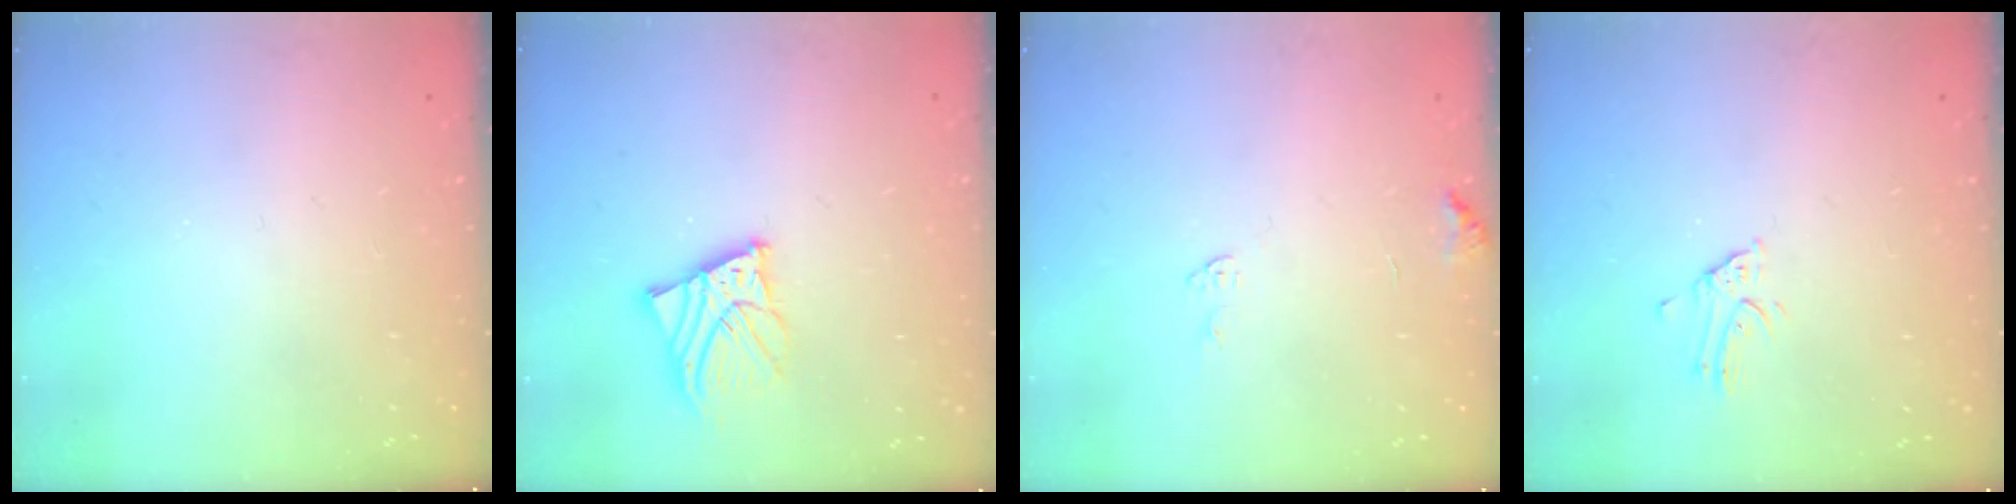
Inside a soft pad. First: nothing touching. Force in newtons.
{"total": 7.5, "press": 7.5, "slide": 0.7}
{"total": 6.2, "press": 6.2, "slide": 0.5}
{"total": 2.8, "press": 2.8, "slide": 0.3}